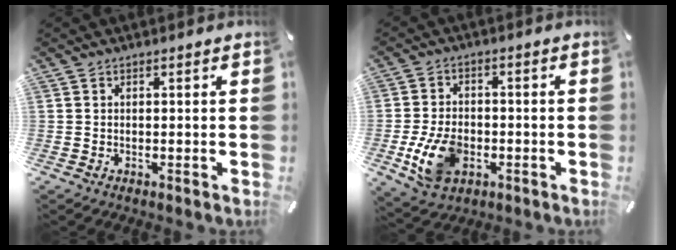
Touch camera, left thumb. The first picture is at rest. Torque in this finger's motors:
{"motor_torque": [0.84, 2.58, 0.56, 0.35, 0.30]}